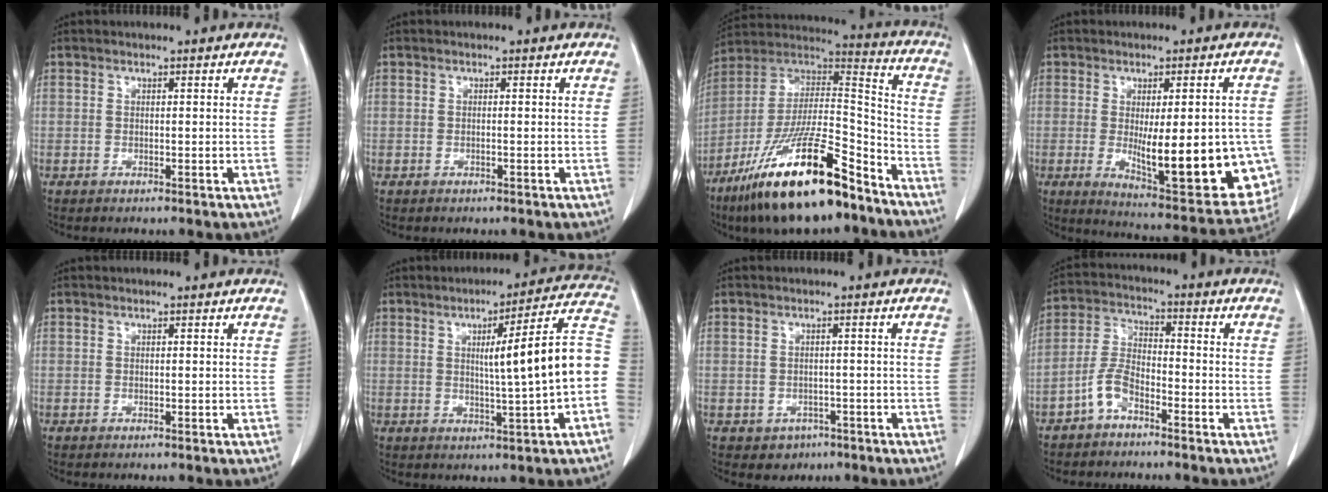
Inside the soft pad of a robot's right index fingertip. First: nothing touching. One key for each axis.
{"total": 0.0}
{"total": 24.5, "fx": -16.4, "fy": 4.7, "fz": 17.6, "tx": -0.307, "ty": -0.010, "tz": -0.284}
{"total": 19.1, "fx": -3.4, "fy": 5.2, "fz": 18.0, "tx": -0.183, "ty": -0.017, "tz": -0.020}
{"total": 0.0}
{"total": 13.7, "fx": -0.3, "fy": -0.5, "fz": 13.7, "tx": -0.177, "ty": 0.021, "tz": -0.009}
{"total": 2.8, "fx": -1.5, "fy": 2.3, "fz": 0.6, "tx": -0.005, "ty": 0.008, "tz": -0.013}
{"total": 5.5, "fx": -3.6, "fy": 2.3, "fz": 3.5, "tx": -0.083, "ty": 0.014, "tz": -0.076}